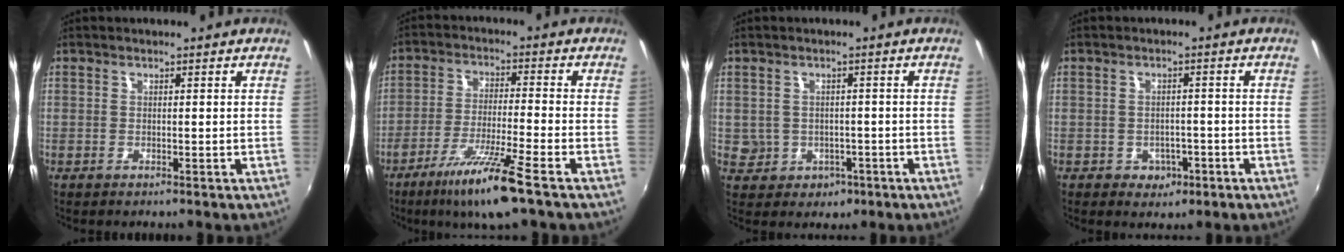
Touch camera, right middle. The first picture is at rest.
{"total": 10.8, "force": [-6.8, 0.1, 8.4], "torque": [-0.175, -0.019, -0.124]}
{"total": 5.0, "force": [-0.8, 4.8, 1.3], "torque": [-0.040, 0.004, 0.003]}
{"total": 3.6, "force": [-1.1, 3.1, 1.5], "torque": [-0.035, 0.000, -0.006]}